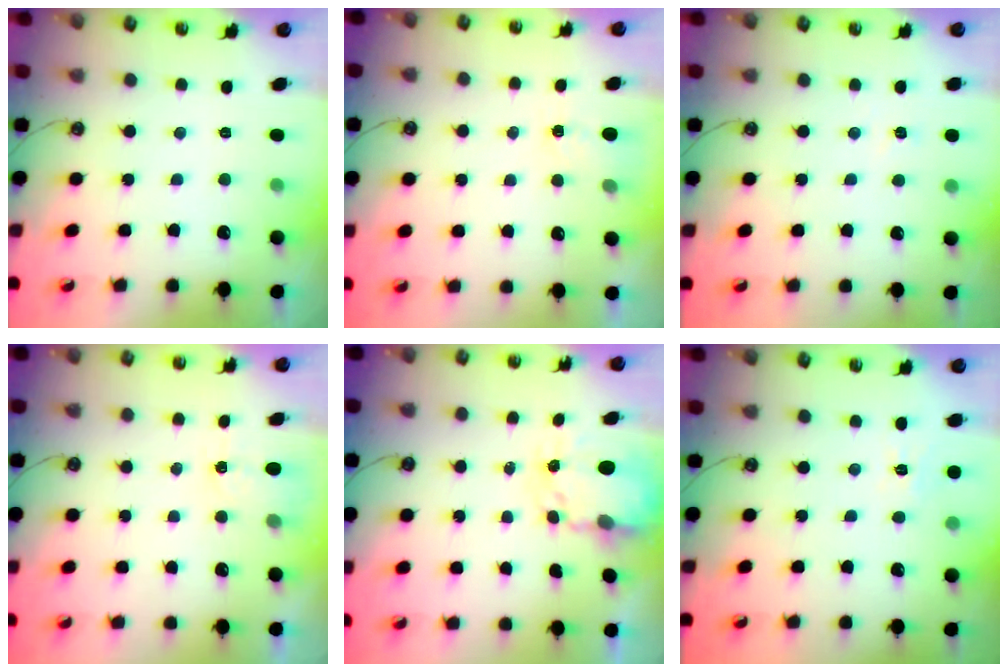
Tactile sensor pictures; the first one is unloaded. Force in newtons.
{"total": 1.3, "press": 1.2, "slide": 0.2}
{"total": 3.0, "press": 3.0, "slide": 0.4}
{"total": 2.0, "press": 2.0, "slide": 0.3}
{"total": 4.0, "press": 4.0, "slide": 0.3}
{"total": 4.0, "press": 4.0, "slide": 0.4}